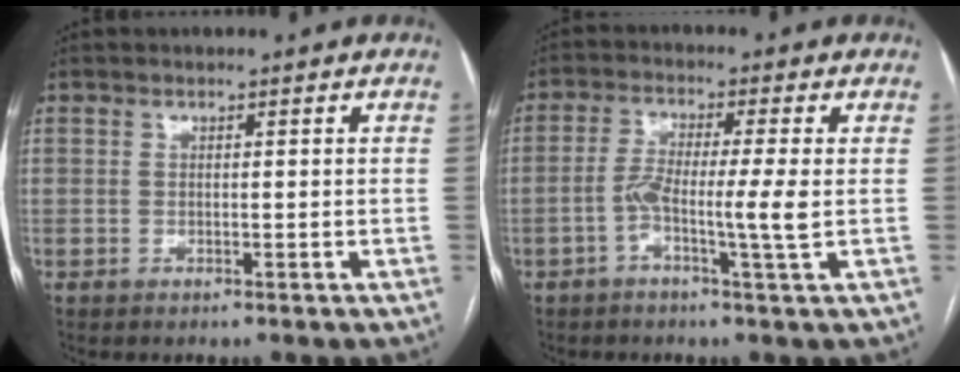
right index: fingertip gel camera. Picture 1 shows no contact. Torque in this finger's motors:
{"motor_torque": [0.07, 0.10, 0.03, 0.03]}